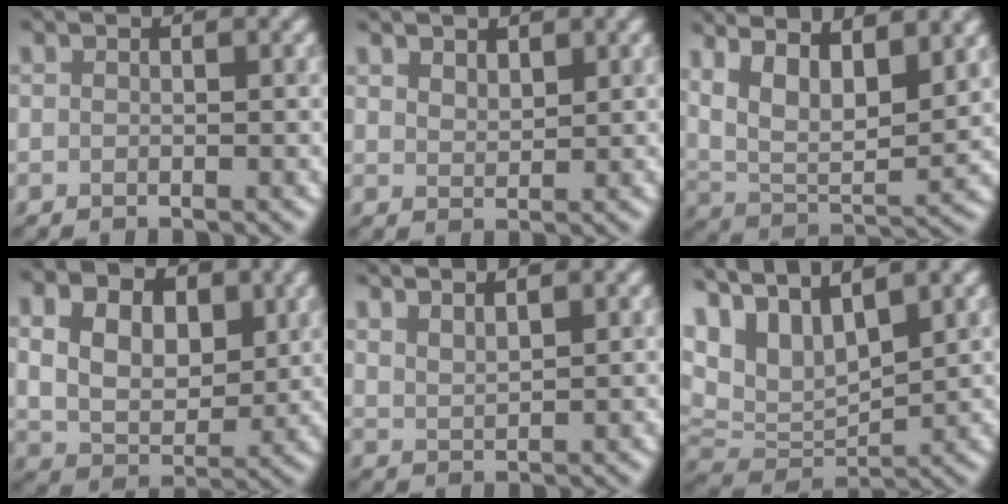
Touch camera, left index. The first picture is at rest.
{"total": 1.7, "force": [1.4, 0.8, 0.7], "torque": [-0.014, -0.002, 0.030]}
{"total": 13.3, "force": [6.9, 5.4, 10.1], "torque": [-0.191, 0.033, 0.105]}
{"total": 7.5, "force": [2.5, 5.1, 4.9], "torque": [-0.098, 0.003, 0.037]}
{"total": 3.0, "force": [2.5, 0.8, 1.4], "torque": [-0.006, 0.012, 0.030]}
{"total": 9.4, "force": [5.4, 3.9, 6.6], "torque": [-0.155, 0.012, 0.103]}